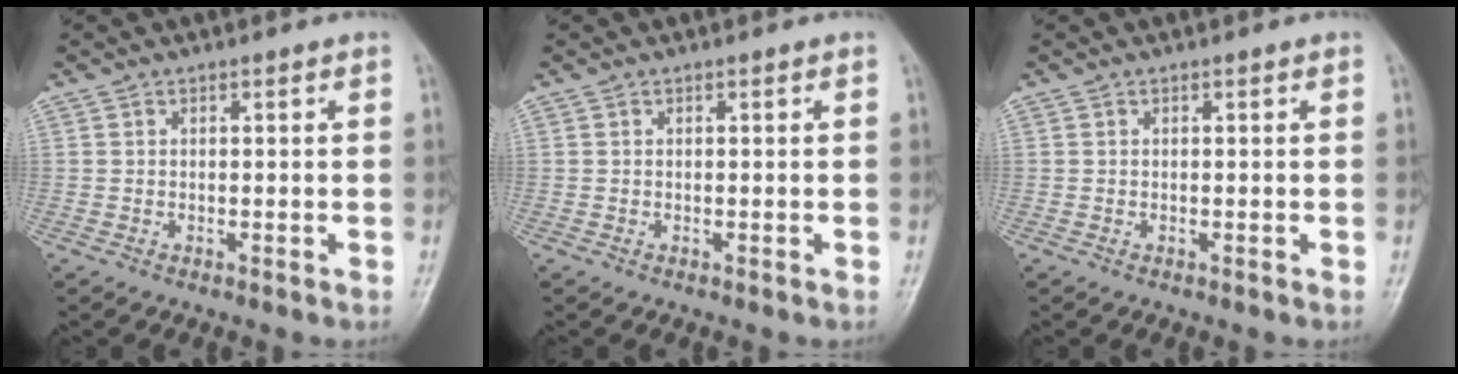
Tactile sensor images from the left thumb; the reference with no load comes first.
{"total": 0.0}
{"total": 0.0}